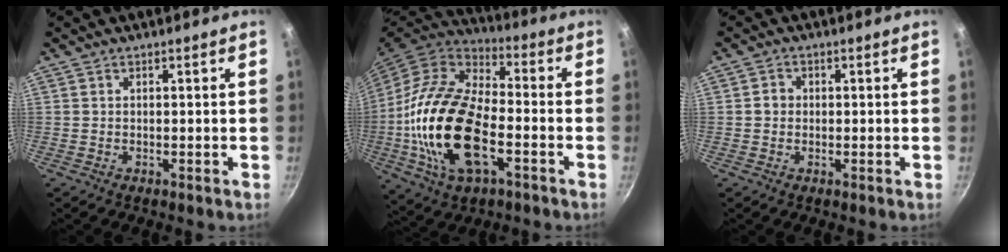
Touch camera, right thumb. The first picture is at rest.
{"total": 24.6, "force": [-5.7, 12.7, 20.2], "torque": [-0.407, 0.017, -0.100]}
{"total": 2.0, "force": [0.0, 1.8, 0.8], "torque": [-0.004, 0.005, -0.003]}